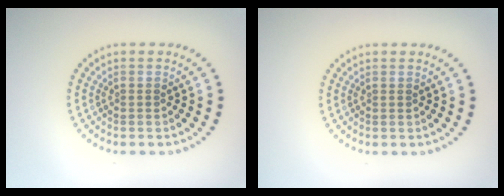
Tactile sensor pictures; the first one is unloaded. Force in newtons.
{"total": 0.0}